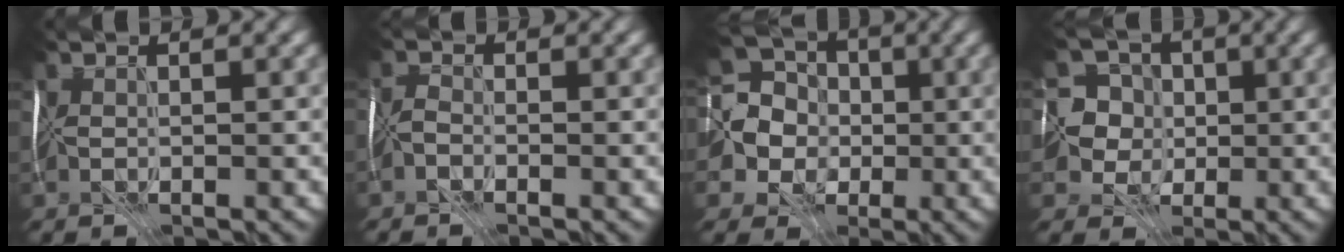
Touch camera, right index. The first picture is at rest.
{"total": 0.9, "force": [-0.7, -0.4, -0.3], "torque": [0.005, 0.008, -0.018]}
{"total": 7.1, "force": [-0.1, 6.6, 2.5], "torque": [-0.061, 0.006, -0.031]}
{"total": 5.8, "force": [0.0, 5.7, 1.1], "torque": [-0.016, 0.029, -0.029]}